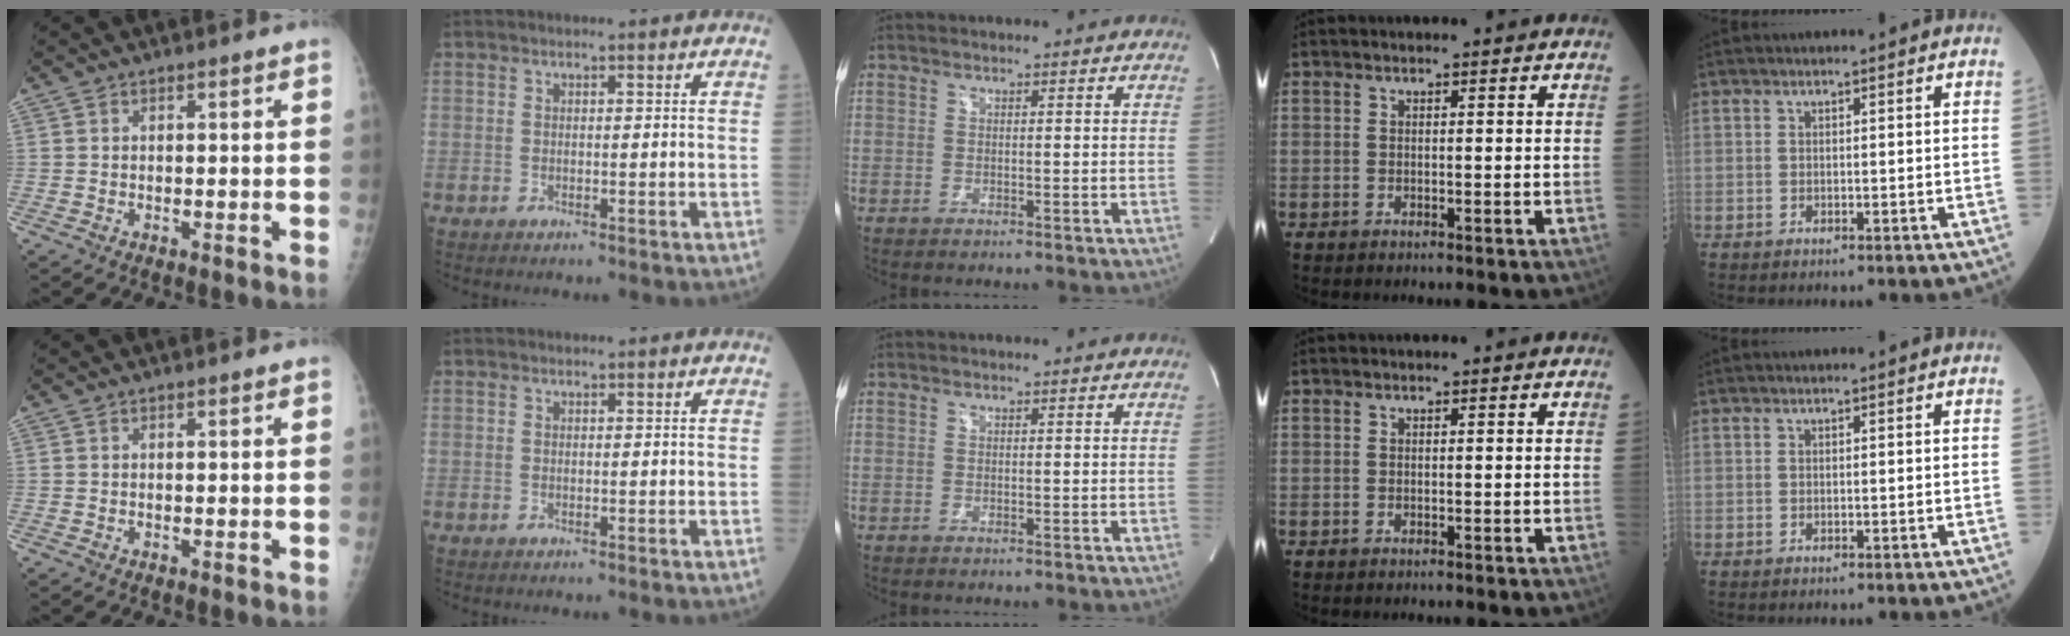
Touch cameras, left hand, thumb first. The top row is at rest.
{}